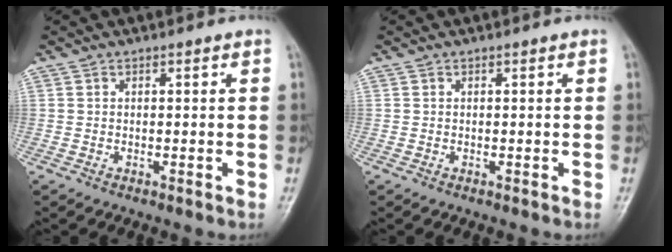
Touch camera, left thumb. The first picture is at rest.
{"total": 0.0}